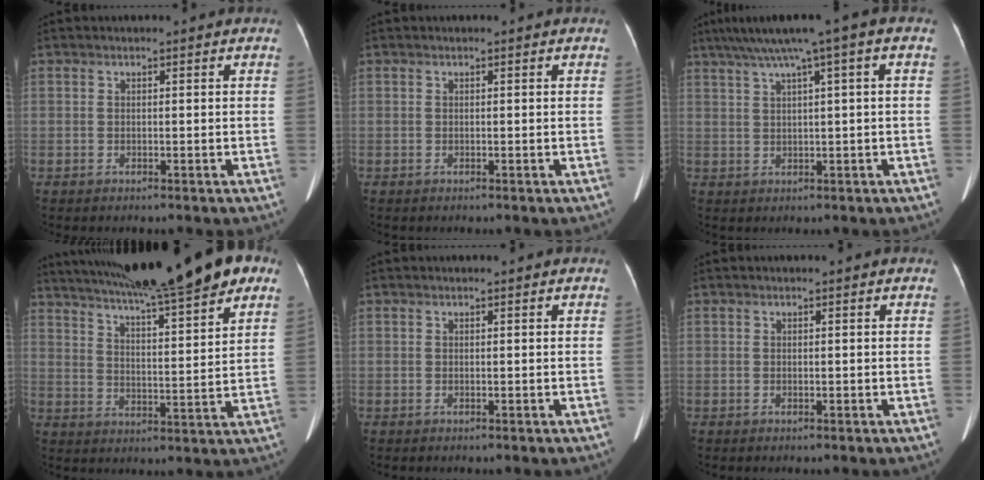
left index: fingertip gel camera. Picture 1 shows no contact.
{"total": 0.0}
{"total": 7.9, "force": [3.9, -0.3, 6.9], "torque": [-0.117, 0.034, 0.063]}
{"total": 23.0, "force": [17.6, 1.7, 14.7], "torque": [-0.244, 0.021, 0.251]}
{"total": 0.0}
{"total": 0.0}